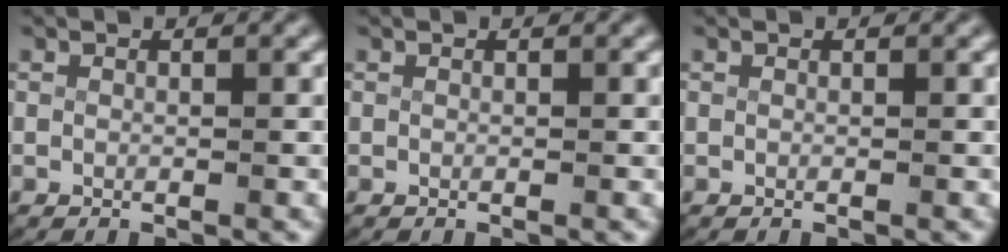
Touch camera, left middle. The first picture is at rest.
{"total": 0.0}
{"total": 0.0}